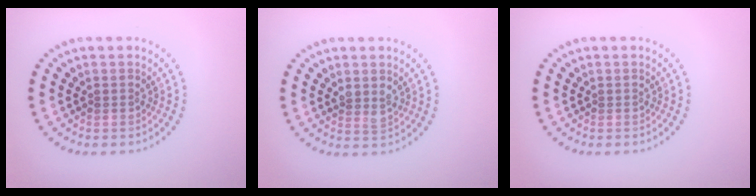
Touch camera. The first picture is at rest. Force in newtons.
{"total": 1.5, "press": 1.3, "slide": 0.7}
{"total": 0.0}